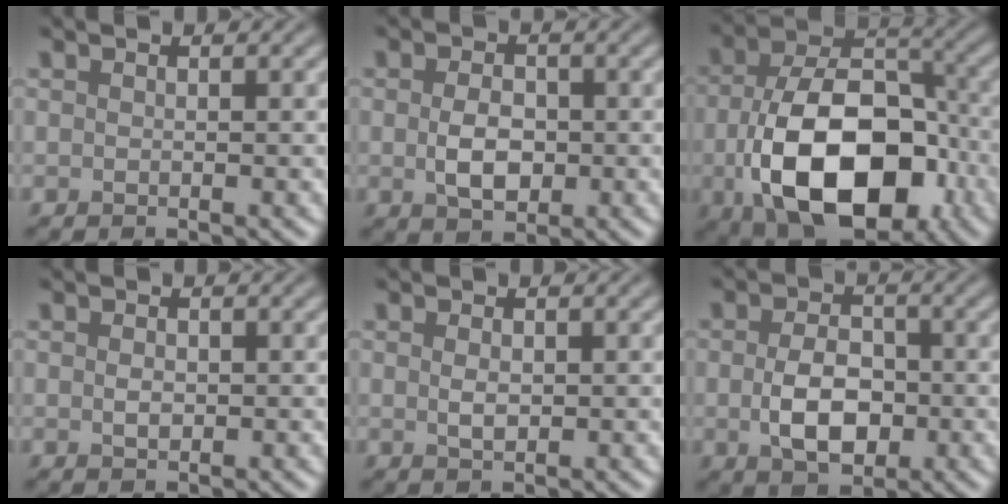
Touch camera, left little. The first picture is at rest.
{"total": 3.5, "force": [-0.4, 2.3, 2.6], "torque": [-0.051, -0.002, -0.008]}
{"total": 14.0, "force": [-3.7, 8.6, 10.4], "torque": [-0.184, -0.034, -0.062]}
{"total": 1.0, "force": [0.0, 0.7, 0.8], "torque": [-0.016, 0.000, -0.001]}
{"total": 1.3, "force": [0.1, 0.8, 1.1], "torque": [-0.023, -0.001, 0.003]}
{"total": 4.9, "force": [-0.8, 3.2, 3.6], "torque": [-0.074, -0.006, -0.016]}